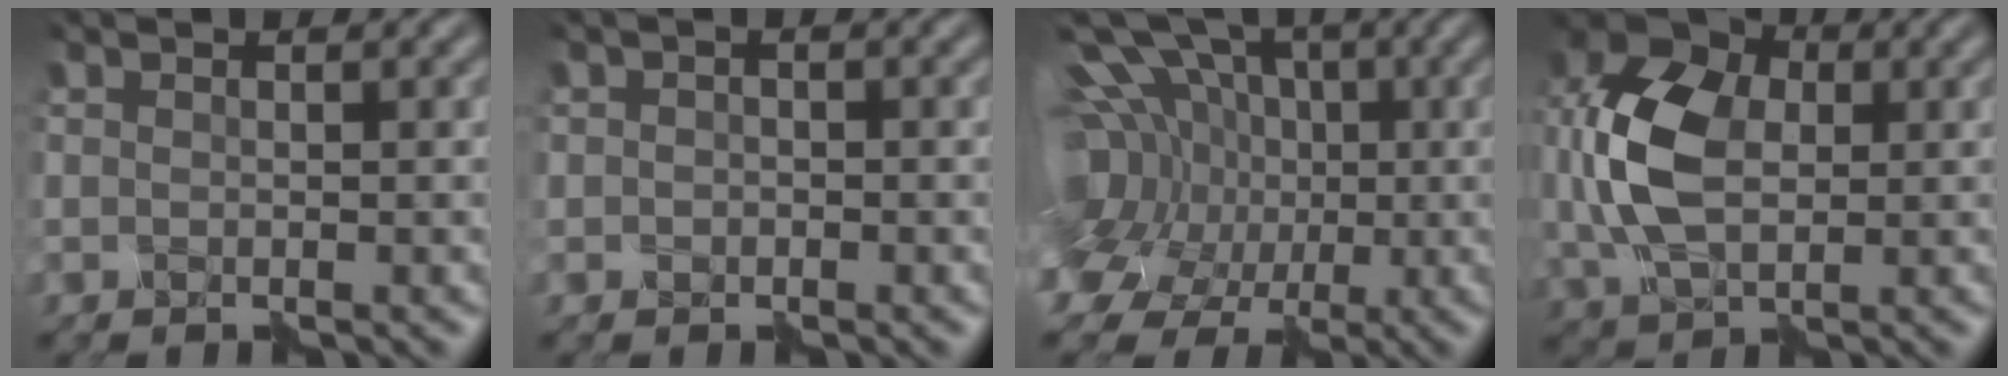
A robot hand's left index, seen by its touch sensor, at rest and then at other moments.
{"total": 0.6, "force": [-0.3, 0.6, 0.0], "torque": [0.005, -0.004, -0.007]}
{"total": 13.9, "force": [1.4, 10.8, 8.7], "torque": [-0.172, 0.011, 0.006]}
{"total": 9.1, "force": [0.6, 6.2, 6.6], "torque": [-0.158, 0.007, 0.005]}